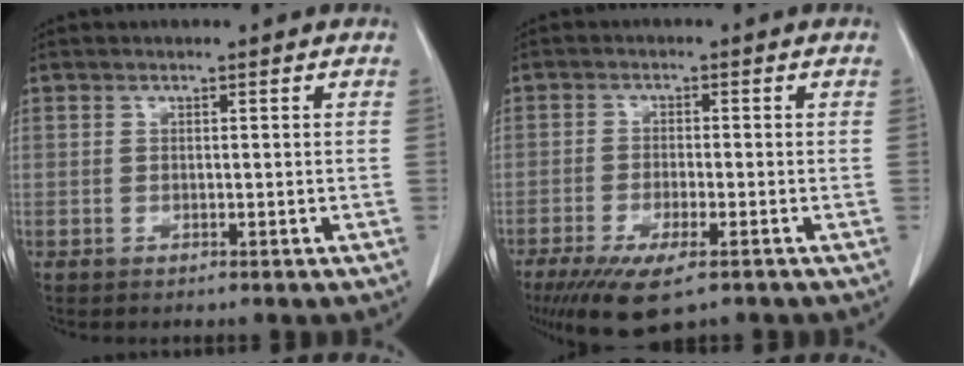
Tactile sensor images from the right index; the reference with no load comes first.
{"total": 8.5, "force": [-5.3, 1.8, 6.4], "torque": [-0.111, -0.021, -0.088]}